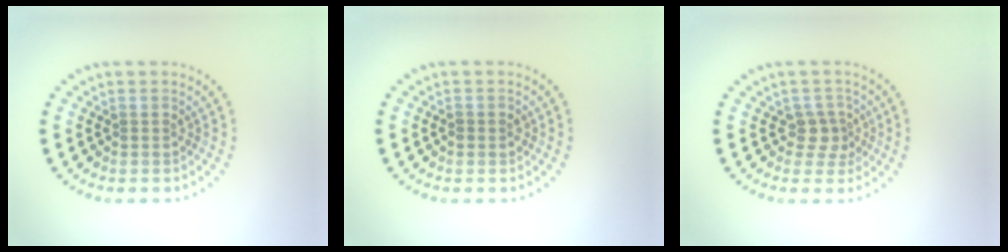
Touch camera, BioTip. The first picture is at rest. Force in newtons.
{"total": 0.8, "press": 0.8, "slide": 0.0}
{"total": 2.1, "press": 1.6, "slide": 1.3}